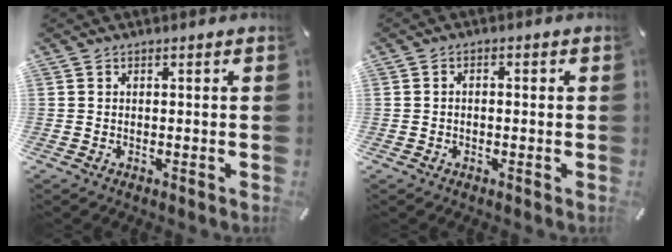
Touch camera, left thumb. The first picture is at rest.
{"total": 1.2, "force": [-0.6, 0.7, 0.7], "torque": [-0.012, 0.003, -0.012]}